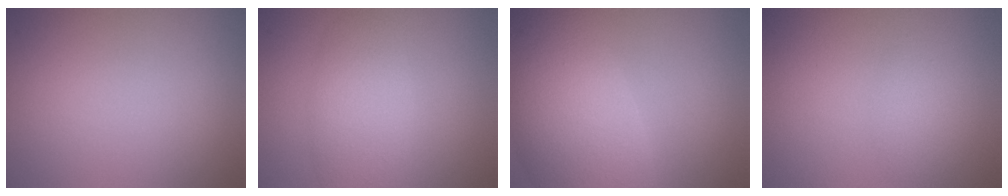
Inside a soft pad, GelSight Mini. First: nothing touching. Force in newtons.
{"total": 4.0, "press": 4.0, "slide": 0.3}
{"total": 9.6, "press": 9.6, "slide": 0.5}
{"total": 1.3, "press": 1.3, "slide": 0.0}